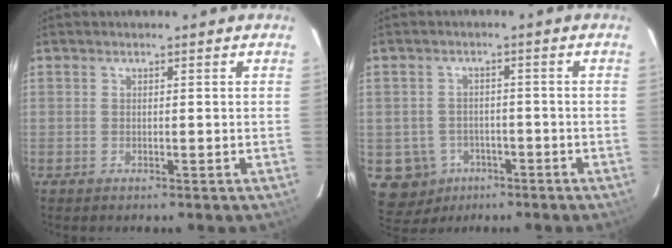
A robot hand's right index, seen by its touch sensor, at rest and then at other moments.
{"total": 7.9, "force": [-3.6, 6.9, 1.5], "torque": [-0.059, 0.018, -0.043]}